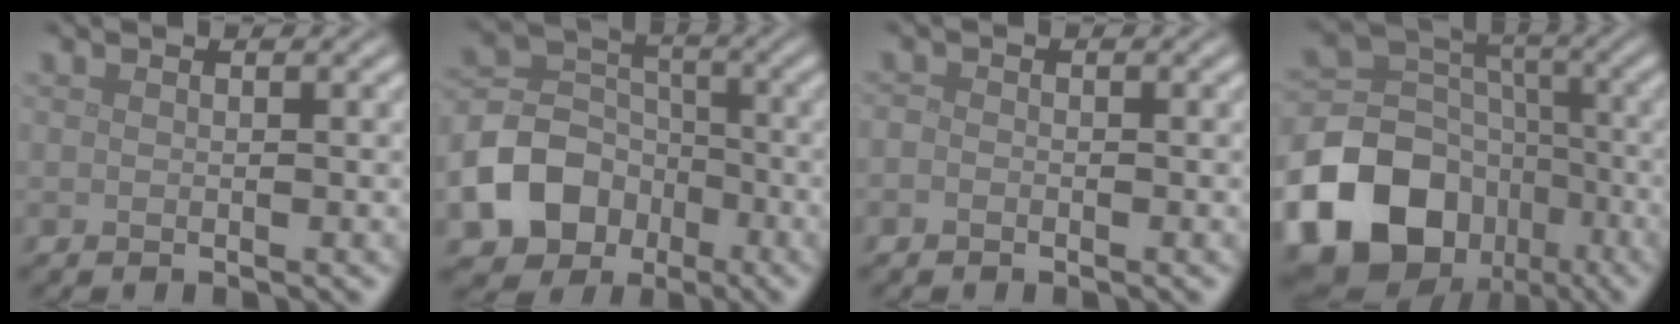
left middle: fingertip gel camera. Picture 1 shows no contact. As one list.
[{"total": 8.0, "force": [-3.5, 6.2, 3.6], "torque": [-0.067, -0.003, -0.073]}, {"total": 0.7, "force": [-0.4, 0.5, 0.3], "torque": [-0.005, -0.001, -0.010]}, {"total": 17.5, "force": [-8.6, 13.6, 6.9], "torque": [-0.162, -0.046, -0.161]}]